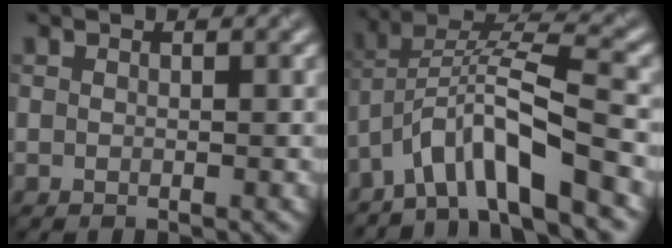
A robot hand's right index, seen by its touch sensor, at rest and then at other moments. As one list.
[{"total": 7.7, "force": [-5.3, 1.3, 5.4], "torque": [-0.092, 0.024, -0.089]}]